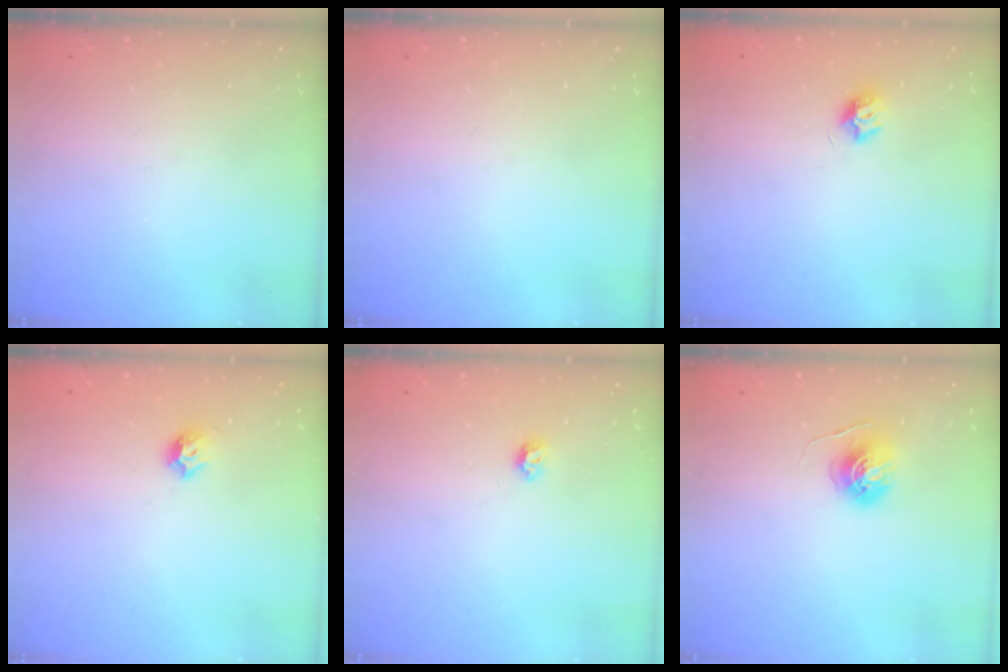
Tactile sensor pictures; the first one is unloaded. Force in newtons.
{"total": 0.0}
{"total": 6.8, "press": 6.8, "slide": 0.5}
{"total": 4.4, "press": 4.3, "slide": 0.9}
{"total": 3.9, "press": 3.9, "slide": 0.6}
{"total": 5.5, "press": 5.5, "slide": 0.3}